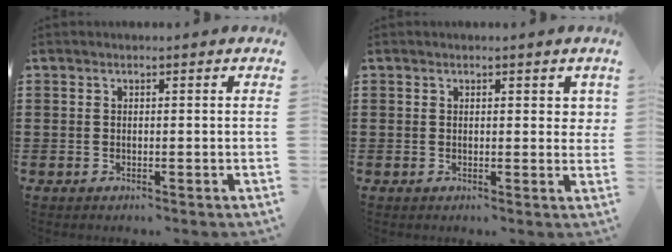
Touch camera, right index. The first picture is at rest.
{"total": 2.0, "force": [0.5, 1.2, 1.5], "torque": [-0.007, -0.003, 0.004]}